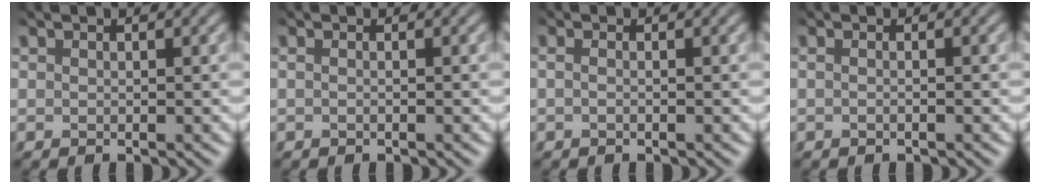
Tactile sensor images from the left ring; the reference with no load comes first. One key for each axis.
{"total": 0.0}
{"total": 0.6, "fx": -0.3, "fy": 0.2, "fz": 0.5, "tx": -0.008, "ty": 0.004, "tz": -0.009}
{"total": 0.6, "fx": -0.4, "fy": 0.0, "fz": 0.5, "tx": -0.006, "ty": 0.001, "tz": -0.006}